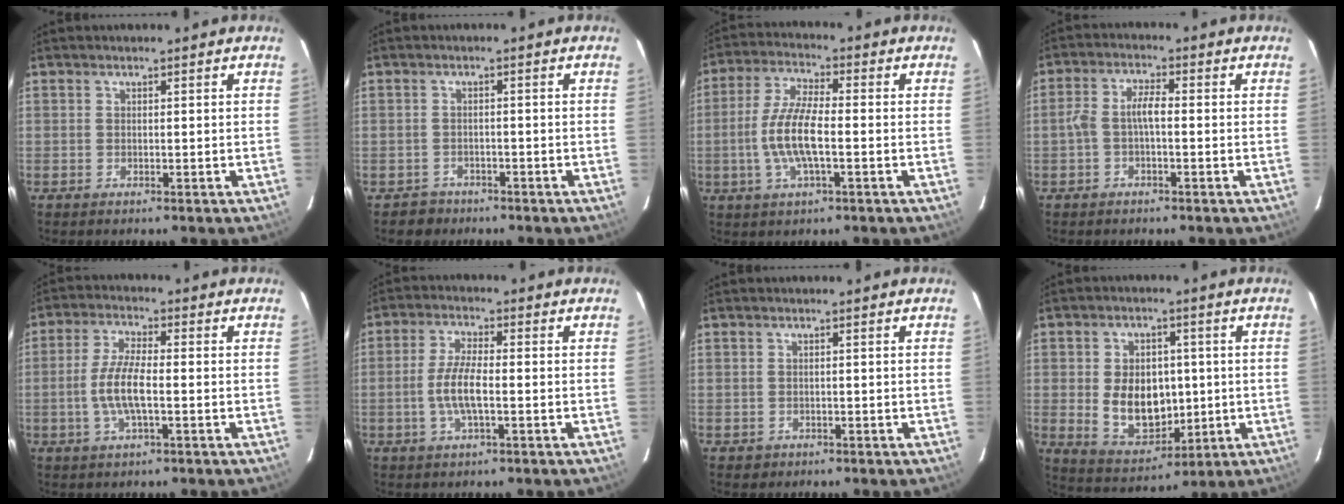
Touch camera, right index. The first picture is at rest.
{"total": 3.0, "force": [-2.0, 2.2, -0.2], "torque": [-0.001, 0.012, -0.028]}
{"total": 9.6, "force": [-1.9, 2.6, 9.1], "torque": [-0.188, 0.000, -0.039]}
{"total": 4.1, "force": [-0.9, 1.4, 3.8], "torque": [-0.082, 0.014, -0.017]}
{"total": 7.4, "force": [-1.4, 1.9, 7.0], "torque": [-0.143, -0.001, -0.029]}
{"total": 6.6, "force": [-1.3, 1.7, 6.2], "torque": [-0.126, -0.001, -0.027]}
{"total": 1.3, "force": [-0.5, 1.2, 0.2], "torque": [-0.005, 0.002, 0.001]}
{"total": 11.6, "force": [-0.2, 8.3, 8.2], "torque": [-0.162, -0.004, 0.019]}